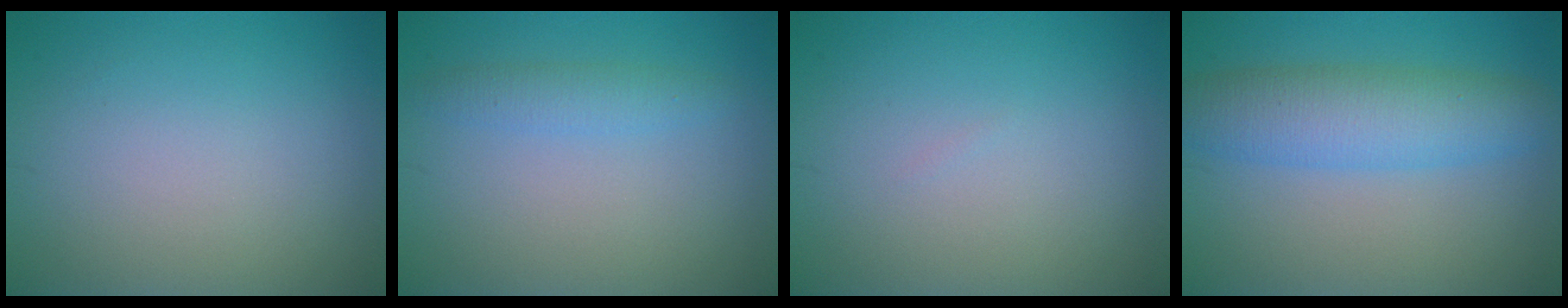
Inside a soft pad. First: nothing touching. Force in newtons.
{"total": 1.8, "press": 1.8, "slide": 0.1}
{"total": 0.0}
{"total": 5.9, "press": 5.9, "slide": 0.1}